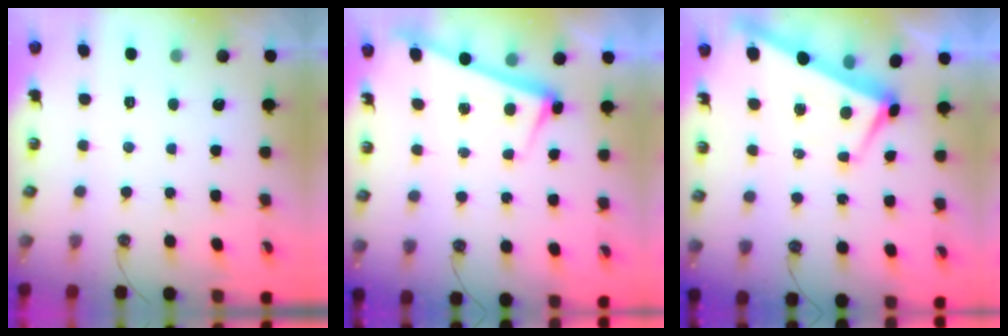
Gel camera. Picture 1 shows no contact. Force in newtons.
{"total": 2.5, "press": 2.4, "slide": 0.6}
{"total": 1.7, "press": 1.4, "slide": 1.0}